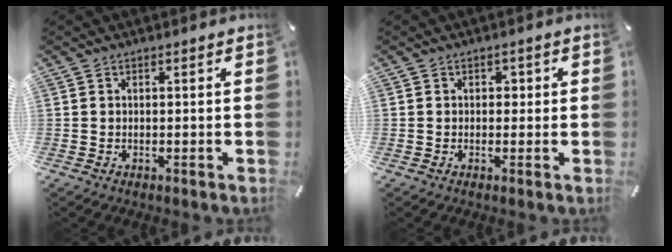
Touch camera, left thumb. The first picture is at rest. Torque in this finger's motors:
{"motor_torque": [0.22, 0.46, -0.15, -0.18, 0.00]}